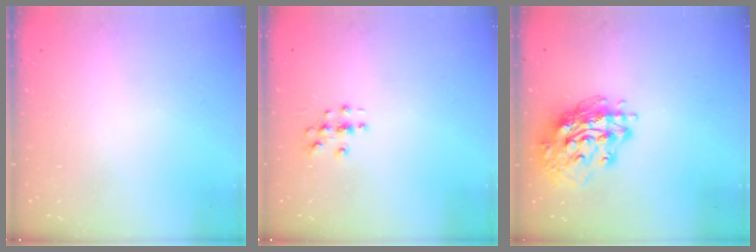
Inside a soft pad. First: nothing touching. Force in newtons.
{"total": 2.8, "press": 2.8, "slide": 0.3}
{"total": 15.9, "press": 15.9, "slide": 1.5}